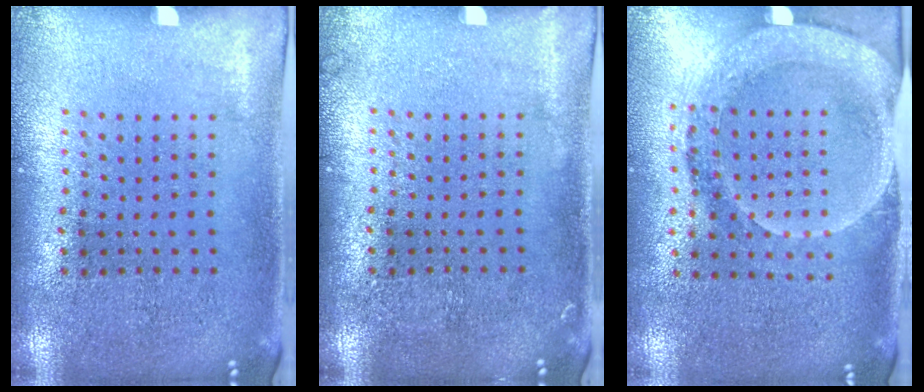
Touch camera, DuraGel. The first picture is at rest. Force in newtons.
{"total": 0.6, "press": 0.5, "slide": 0.1}
{"total": 1.9, "press": 1.7, "slide": 0.9}